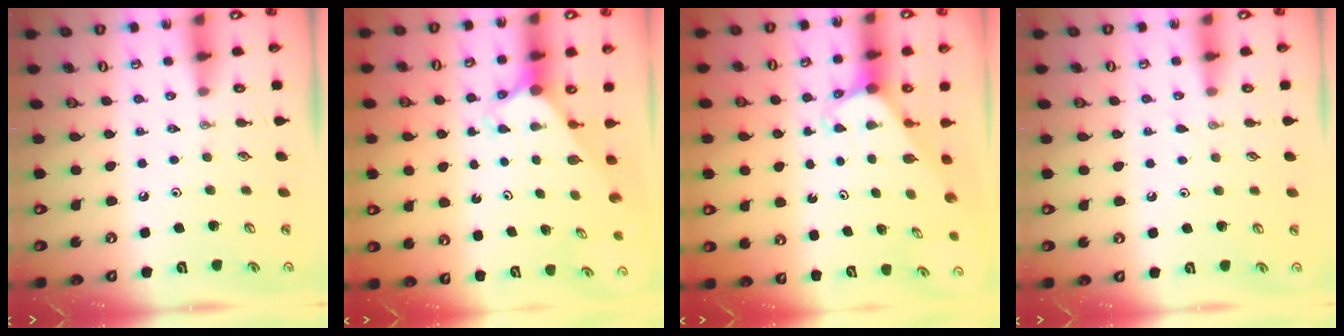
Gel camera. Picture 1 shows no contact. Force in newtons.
{"total": 2.6, "press": 2.6, "slide": 0.2}
{"total": 2.0, "press": 2.0, "slide": 0.1}
{"total": 4.3, "press": 4.3, "slide": 0.4}